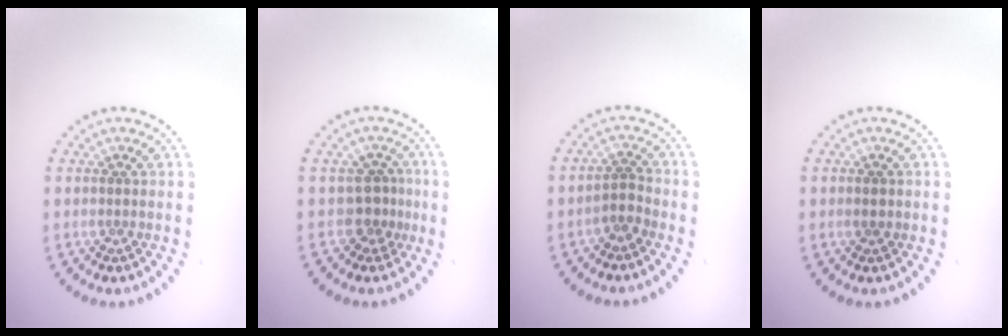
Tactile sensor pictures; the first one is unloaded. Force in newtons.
{"total": 2.1, "press": 1.3, "slide": 1.6}
{"total": 1.6, "press": 1.2, "slide": 1.1}
{"total": 1.1, "press": 1.1, "slide": 0.0}